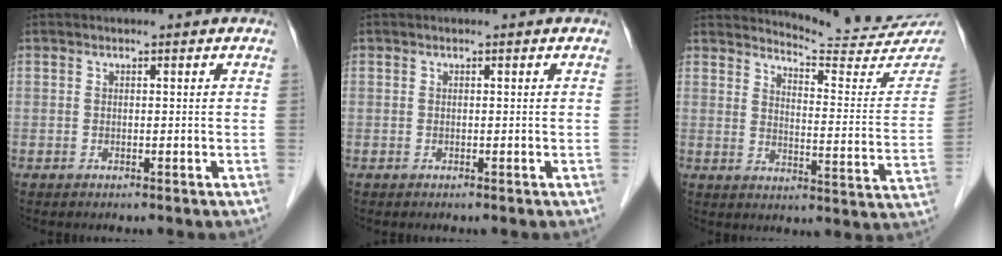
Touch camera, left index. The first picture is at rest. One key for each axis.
{"total": 0.0}
{"total": 16.5, "fx": 16.2, "fy": 0.1, "fz": 2.6, "tx": -0.037, "ty": -0.103, "tz": 0.186}